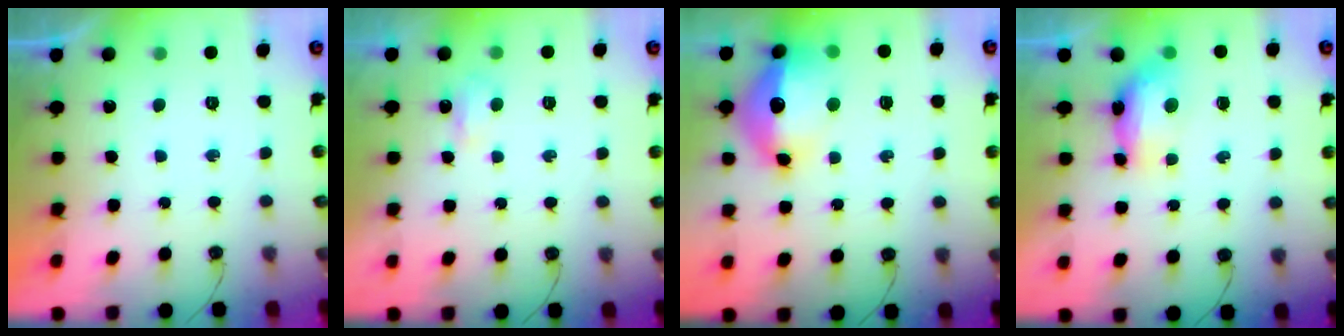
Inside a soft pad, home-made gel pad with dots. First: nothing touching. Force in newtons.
{"total": 2.9, "press": 2.8, "slide": 0.6}
{"total": 16.4, "press": 16.3, "slide": 1.5}
{"total": 11.0, "press": 8.8, "slide": 6.6}